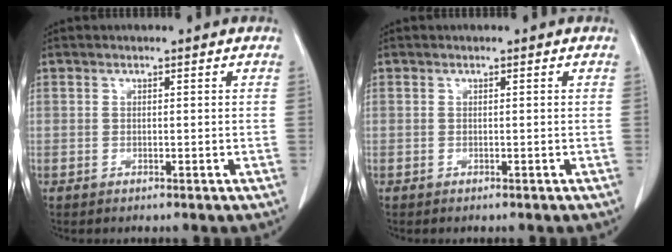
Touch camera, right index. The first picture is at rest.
{"total": 0.0}